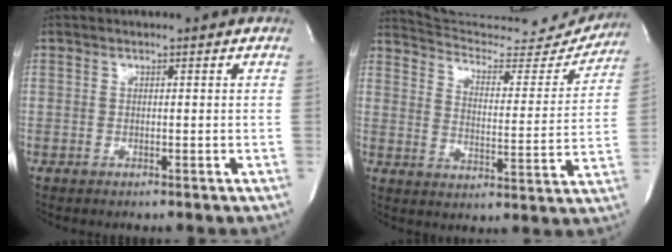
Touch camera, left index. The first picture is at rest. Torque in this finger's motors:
{"motor_torque": [-0.99, -1.15, -0.25, -0.03]}